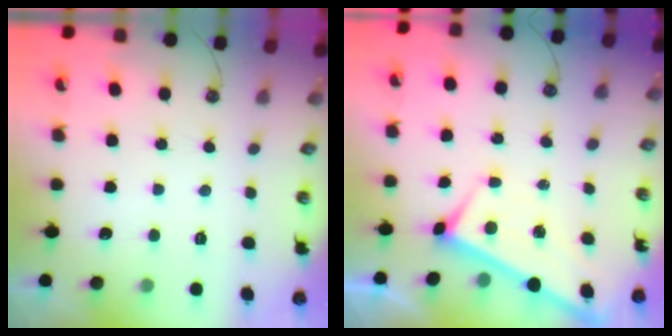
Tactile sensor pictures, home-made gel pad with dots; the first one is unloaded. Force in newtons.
{"total": 1.3, "press": 1.3, "slide": 0.4}